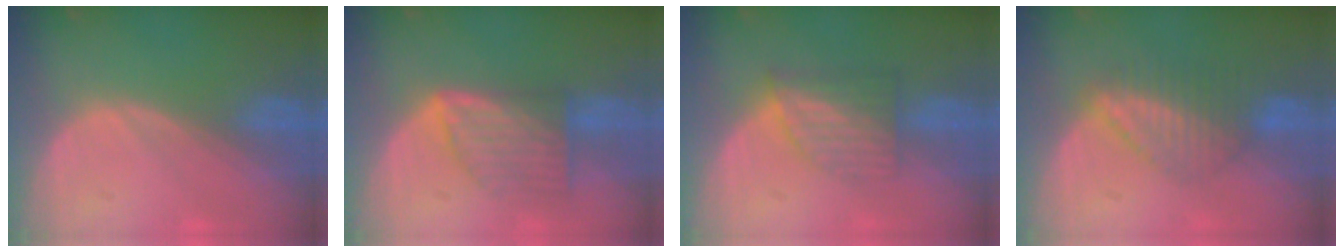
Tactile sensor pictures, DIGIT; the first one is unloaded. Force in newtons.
{"total": 7.3, "press": 6.5, "slide": 3.3}
{"total": 6.2, "press": 5.5, "slide": 2.9}
{"total": 6.5, "press": 5.9, "slide": 2.7}